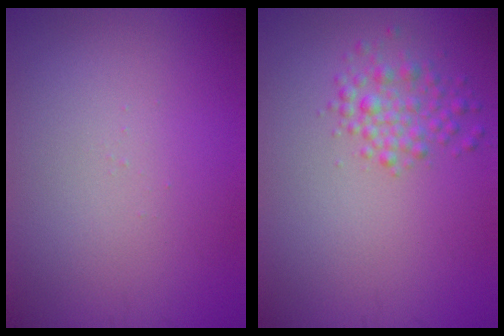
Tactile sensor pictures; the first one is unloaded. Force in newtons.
{"total": 2.5, "press": 2.5, "slide": 0.0}